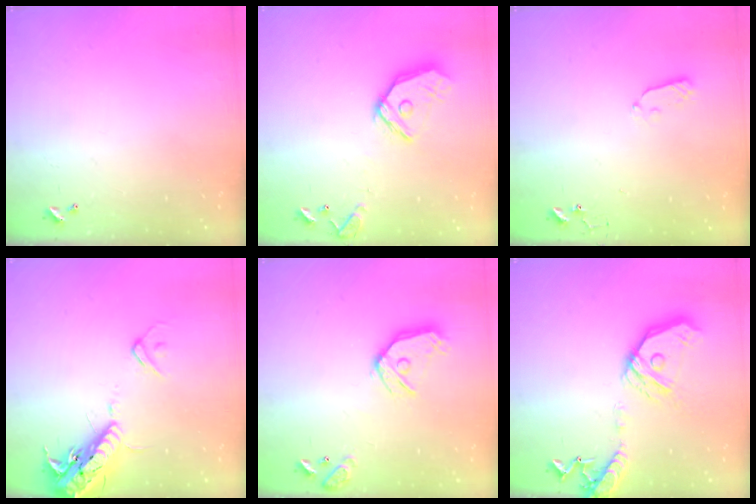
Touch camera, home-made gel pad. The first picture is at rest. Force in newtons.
{"total": 14.6, "press": 14.4, "slide": 1.8}
{"total": 4.5, "press": 4.5, "slide": 0.4}
{"total": 17.1, "press": 16.7, "slide": 3.7}
{"total": 14.0, "press": 13.8, "slide": 1.9}
{"total": 17.9, "press": 17.7, "slide": 2.6}